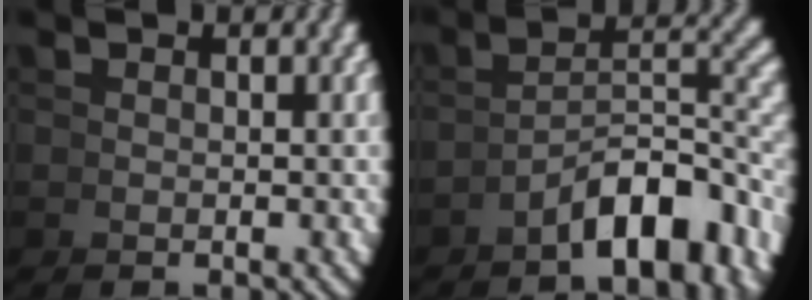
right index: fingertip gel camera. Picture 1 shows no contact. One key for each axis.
{"total": 7.2, "fx": -3.2, "fy": 2.9, "fz": 5.8, "tx": -0.070, "ty": -0.011, "tz": -0.048}